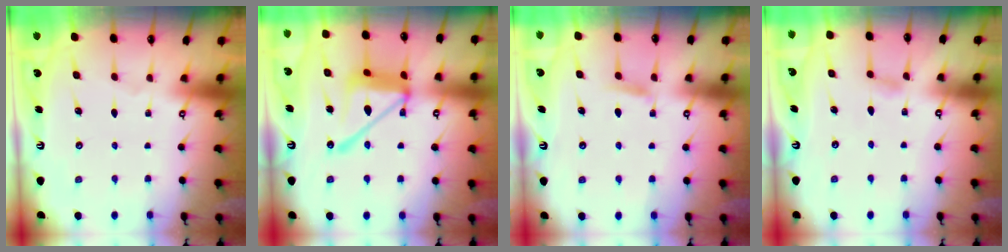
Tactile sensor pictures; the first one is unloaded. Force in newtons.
{"total": 15.9, "press": 15.8, "slide": 1.4}
{"total": 4.9, "press": 4.9, "slide": 0.6}
{"total": 4.3, "press": 4.3, "slide": 0.3}